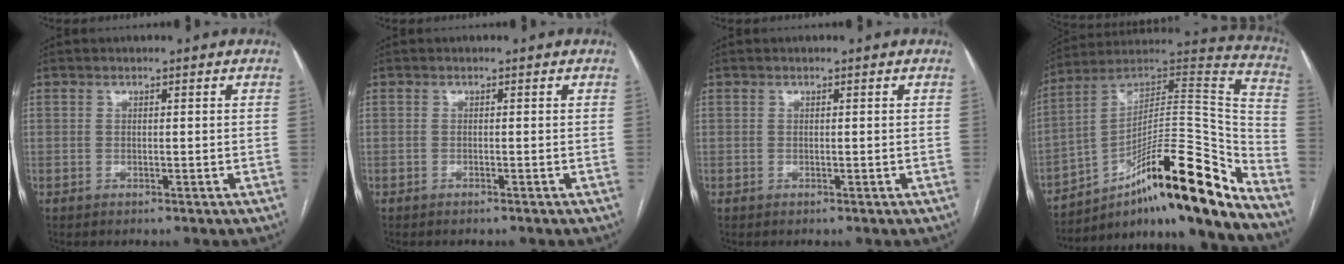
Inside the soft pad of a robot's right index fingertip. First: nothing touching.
{"total": 0.6, "force": [-0.5, -0.3, 0.1], "torque": [0.000, 0.001, -0.011]}
{"total": 0.0}
{"total": 26.6, "force": [-17.0, 3.1, 20.2], "torque": [-0.246, 0.042, -0.273]}